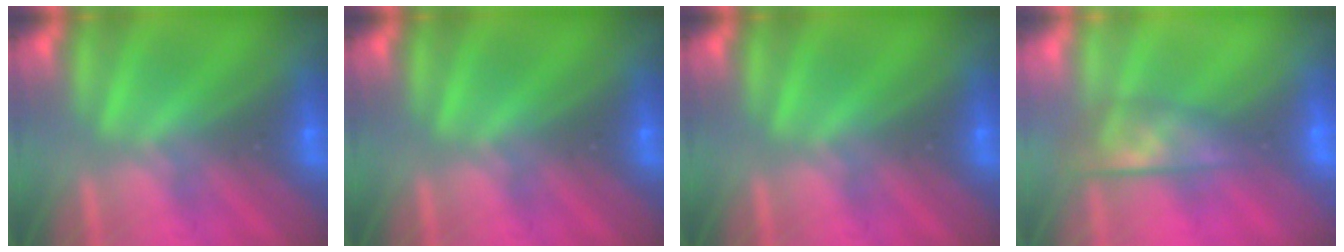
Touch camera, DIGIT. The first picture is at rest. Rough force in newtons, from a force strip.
{"total": 0.0}
{"total": 0.0}
{"total": 7.2}